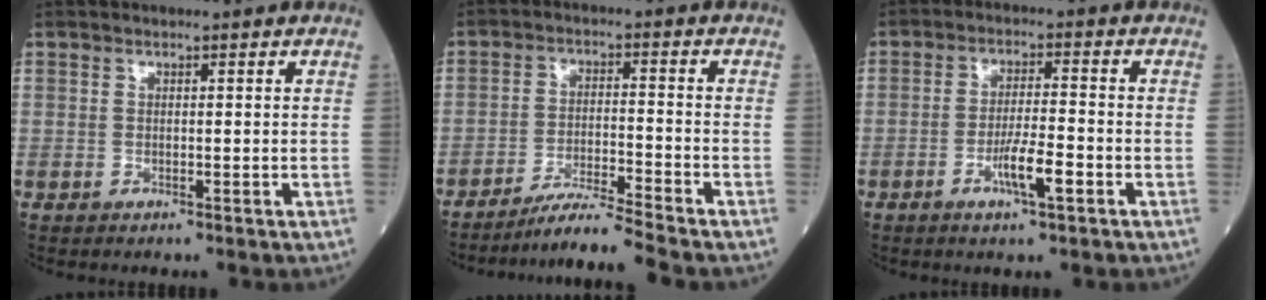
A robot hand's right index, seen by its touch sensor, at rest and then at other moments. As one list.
[{"total": 6.8, "force": [-6.1, -2.0, 2.4], "torque": [-0.043, -0.022, -0.110]}, {"total": 5.6, "force": [-2.4, 0.5, 5.0], "torque": [-0.094, -0.003, -0.042]}]